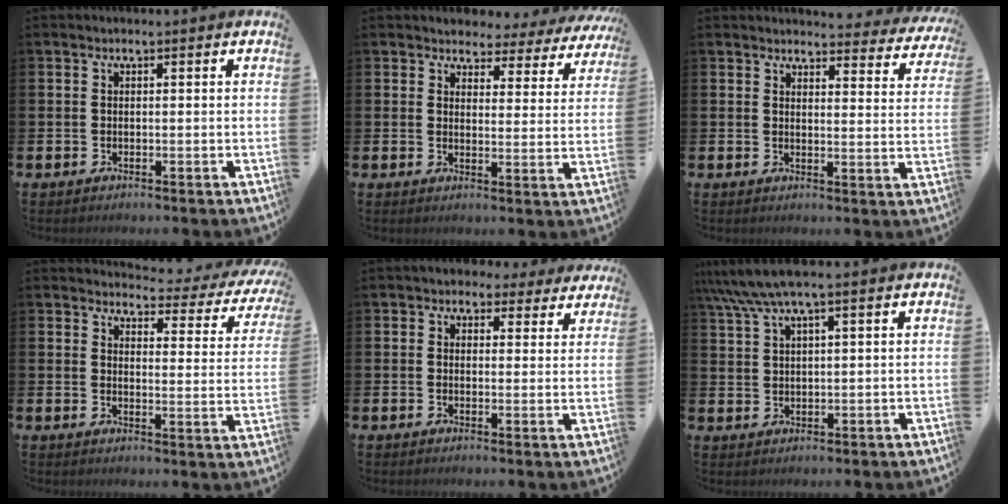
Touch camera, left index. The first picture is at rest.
{"total": 3.1, "force": [2.8, 1.3, 0.2], "torque": [-0.021, -0.027, 0.043]}
{"total": 3.3, "force": [3.3, 0.5, 0.2], "torque": [-0.006, -0.027, 0.054]}
{"total": 2.6, "force": [2.3, 1.0, 0.7], "torque": [-0.019, -0.029, 0.028]}
{"total": 3.0, "force": [2.4, 1.8, 0.3], "torque": [-0.007, -0.012, 0.038]}
{"total": 5.4, "force": [4.0, 0.4, 3.6], "torque": [-0.080, -0.003, 0.072]}